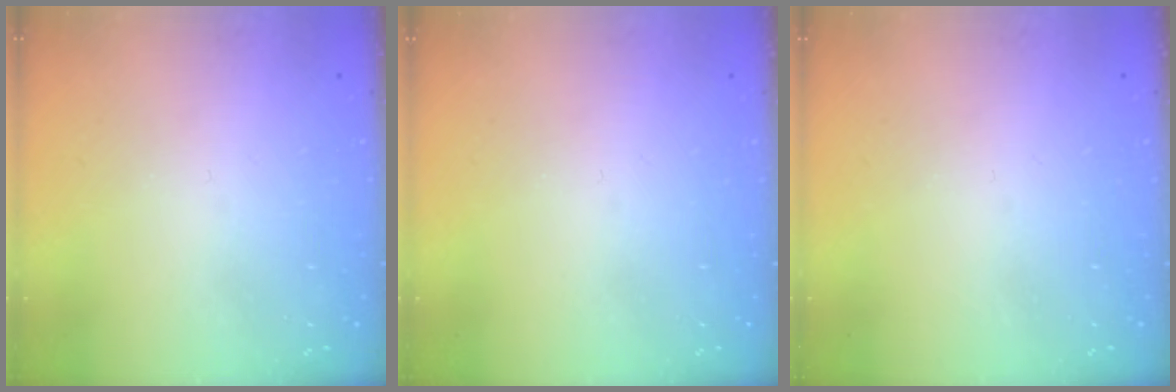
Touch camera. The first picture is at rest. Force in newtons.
{"total": 0.0}
{"total": 0.0}